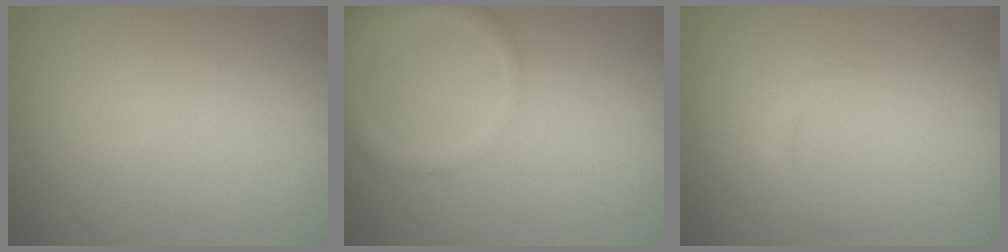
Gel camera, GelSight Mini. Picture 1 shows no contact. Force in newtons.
{"total": 3.9, "press": 3.9, "slide": 0.3}
{"total": 1.1, "press": 1.1, "slide": 0.0}